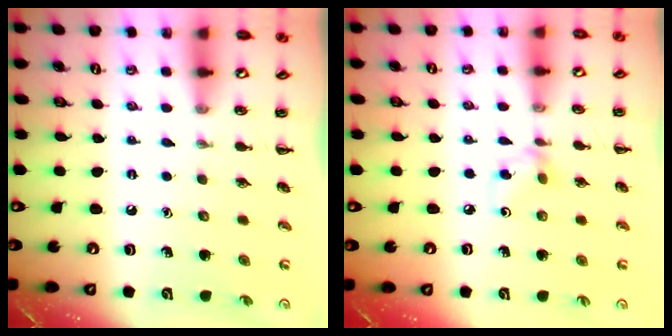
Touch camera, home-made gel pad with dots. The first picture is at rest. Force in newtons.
{"total": 3.7, "press": 3.7, "slide": 0.6}